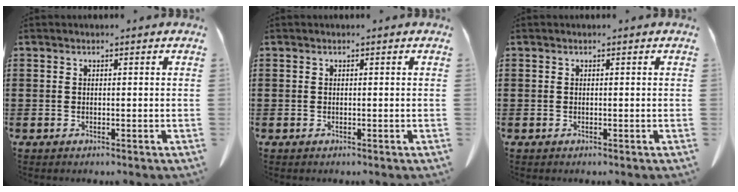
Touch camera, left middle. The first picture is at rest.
{"total": 0.0}
{"total": 0.0}